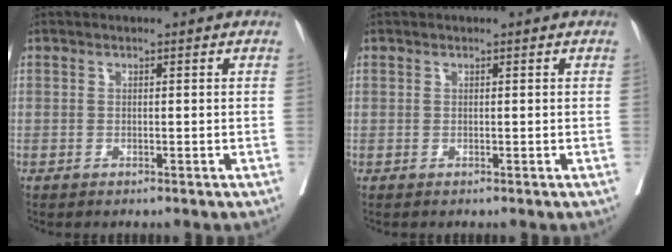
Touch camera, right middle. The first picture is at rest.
{"total": 0.0}